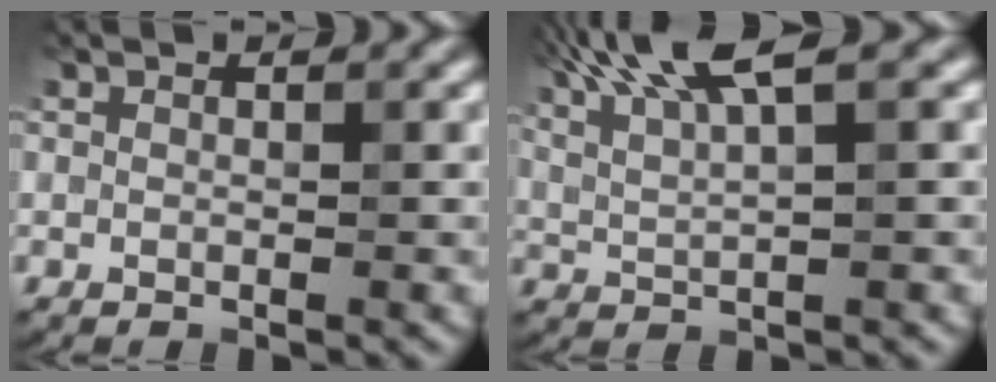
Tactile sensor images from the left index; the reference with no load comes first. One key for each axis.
{"total": 7.0, "fx": 4.0, "fy": 1.7, "fz": 5.5, "tx": -0.103, "ty": 0.020, "tz": 0.074}